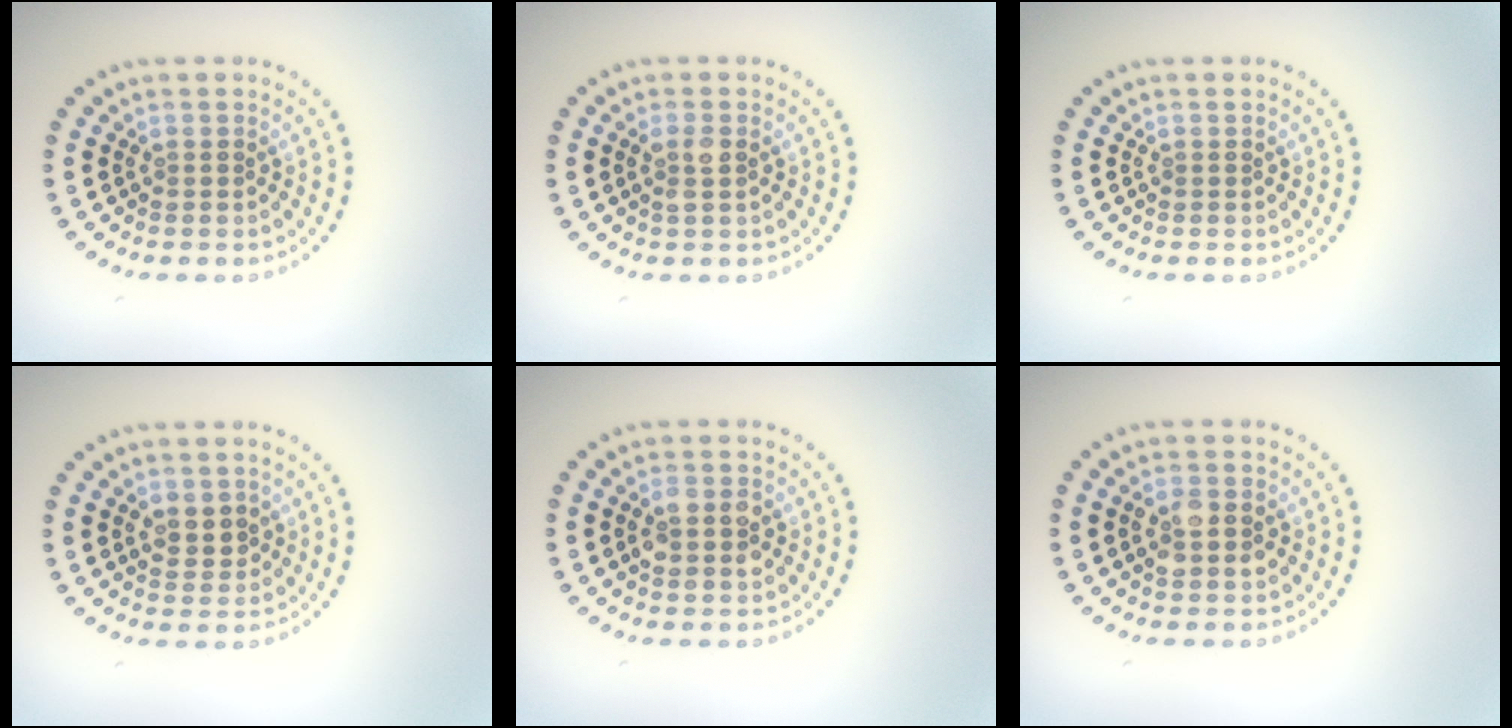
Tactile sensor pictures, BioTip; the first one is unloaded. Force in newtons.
{"total": 1.5, "press": 1.4, "slide": 0.5}
{"total": 0.0}
{"total": 2.3, "press": 2.2, "slide": 0.6}
{"total": 2.8, "press": 2.8, "slide": 0.3}
{"total": 2.8, "press": 2.8, "slide": 0.2}